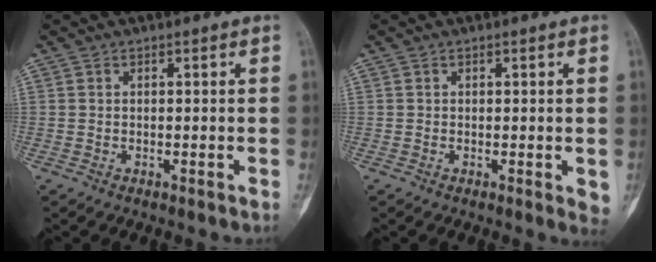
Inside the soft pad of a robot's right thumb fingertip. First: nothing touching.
{"total": 2.3, "force": [-0.2, 0.8, 2.2], "torque": [-0.021, -0.007, -0.006]}